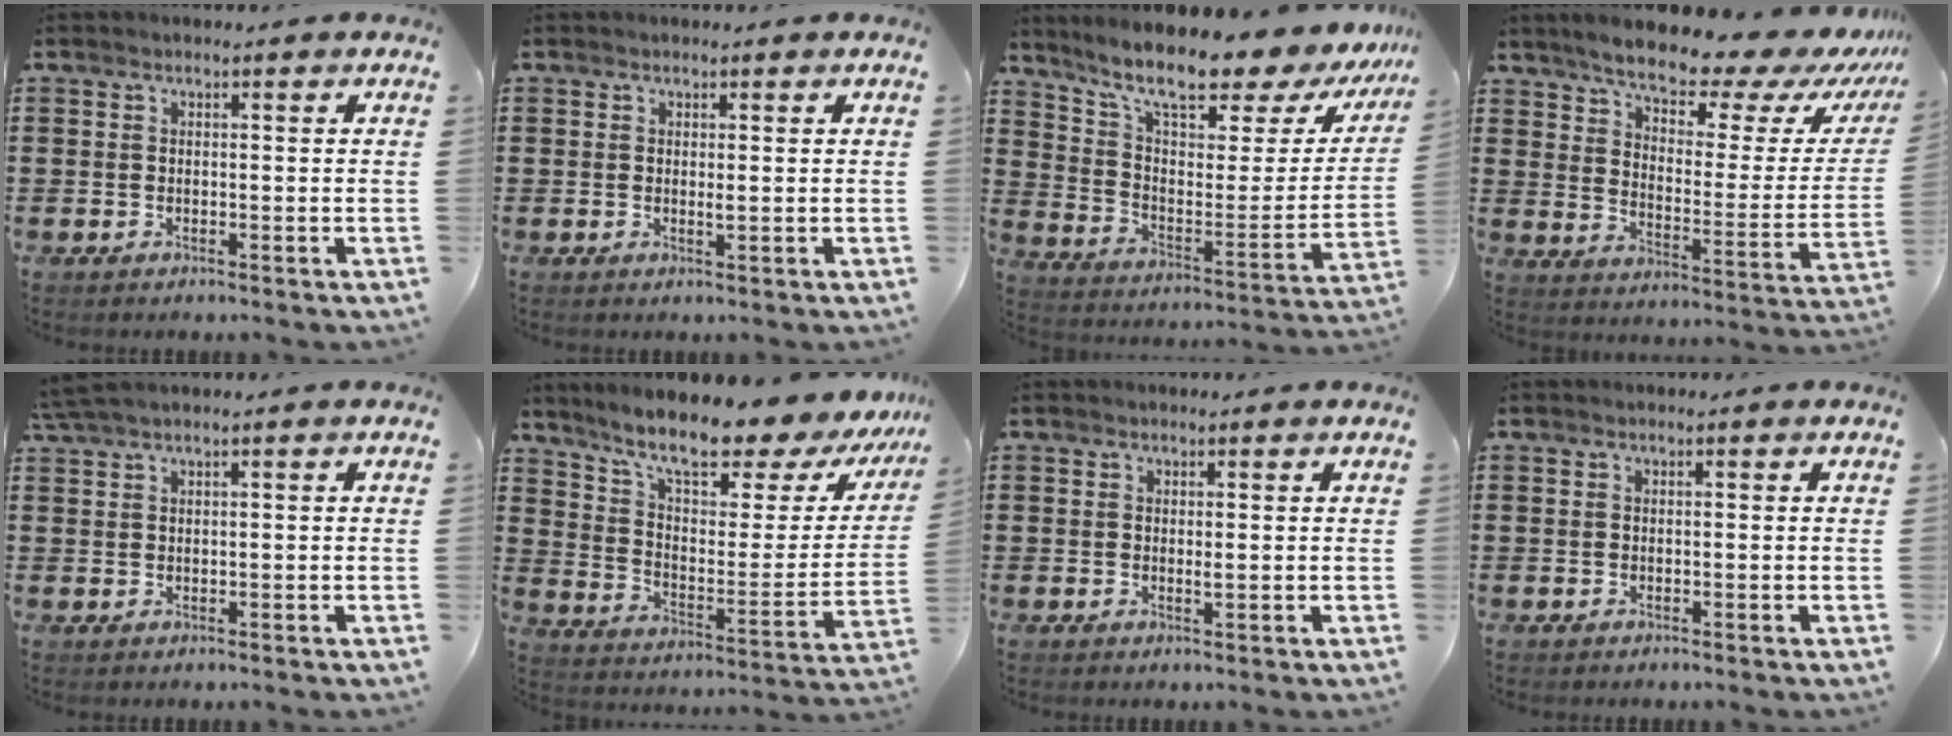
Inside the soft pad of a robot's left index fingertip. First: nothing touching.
{"total": 1.0, "force": [0.2, 0.1, 1.0], "torque": [-0.020, -0.002, 0.003]}
{"total": 11.1, "force": [9.2, 2.0, 5.8], "torque": [-0.121, -0.072, 0.150]}
{"total": 9.3, "force": [8.2, 1.9, 4.0], "torque": [-0.083, -0.064, 0.134]}
{"total": 1.7, "force": [1.3, -0.1, 1.2], "torque": [-0.026, -0.002, 0.025]}
{"total": 11.1, "force": [9.1, 2.2, 5.9], "torque": [-0.122, -0.069, 0.149]}
{"total": 1.0, "force": [0.2, 0.2, 0.9], "torque": [-0.019, -0.001, 0.004]}
{"total": 0.0}